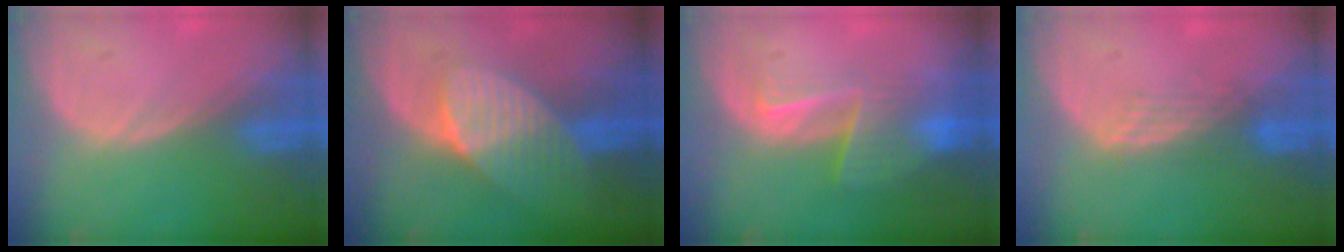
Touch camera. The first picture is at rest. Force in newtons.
{"total": 7.8, "press": 7.0, "slide": 3.4}
{"total": 6.4, "press": 5.7, "slide": 2.9}
{"total": 3.1, "press": 2.6, "slide": 1.6}